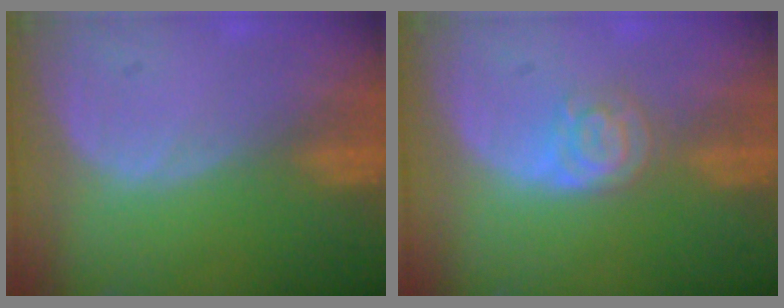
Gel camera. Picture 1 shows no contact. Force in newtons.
{"total": 4.3, "press": 3.9, "slide": 1.9}